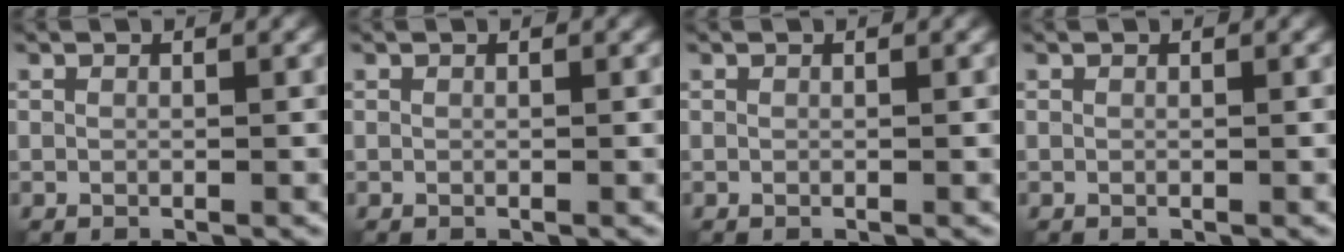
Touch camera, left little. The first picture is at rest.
{"total": 0.0}
{"total": 0.0}
{"total": 0.0}